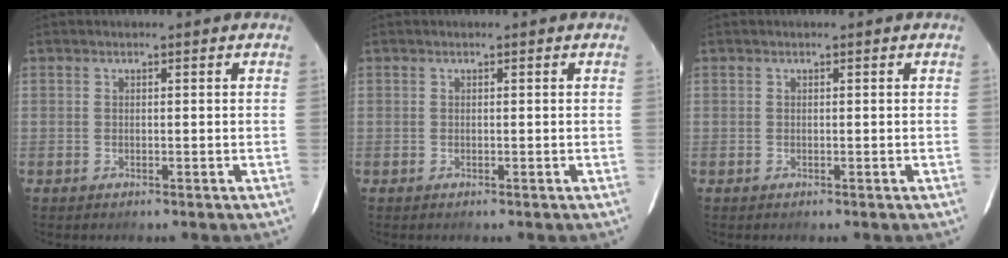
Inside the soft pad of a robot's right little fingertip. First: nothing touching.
{"total": 0.0}
{"total": 0.0}